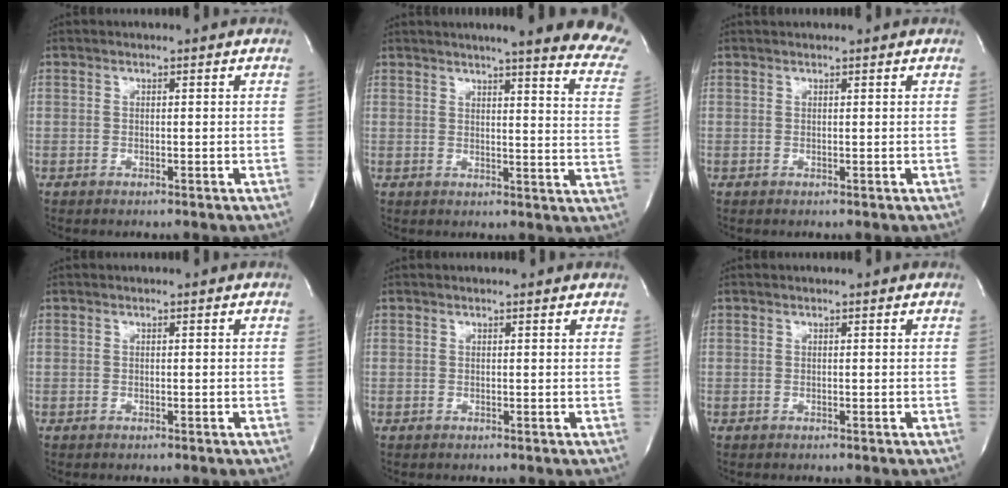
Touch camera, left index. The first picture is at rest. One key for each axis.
{"total": 20.5, "fx": 17.4, "fy": 1.4, "fz": 10.7, "tx": -0.132, "ty": -0.057, "tz": 0.188}
{"total": 1.5, "fx": 1.4, "fy": 0.2, "fz": 0.4, "tx": -0.009, "ty": 0.023, "tz": 0.023}
{"total": 0.0}
{"total": 1.8, "fx": 1.8, "fy": 0.2, "fz": 0.3, "tx": -0.014, "ty": 0.005, "tz": 0.014}
{"total": 0.0}